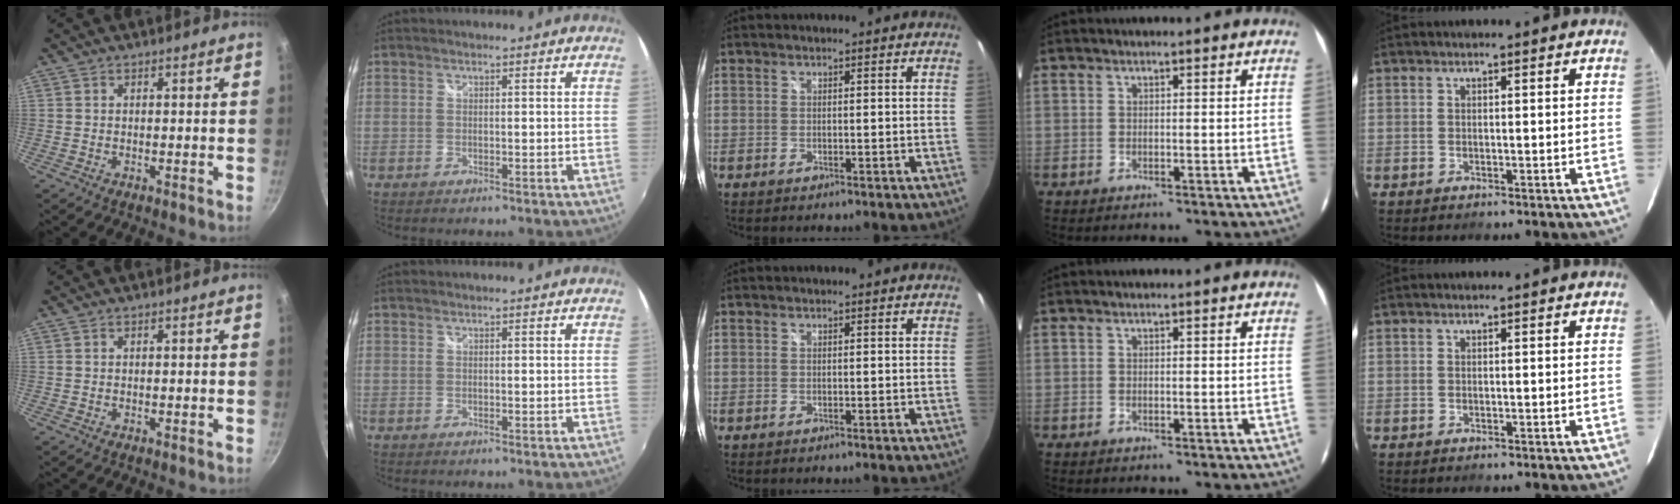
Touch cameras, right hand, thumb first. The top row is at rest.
{}